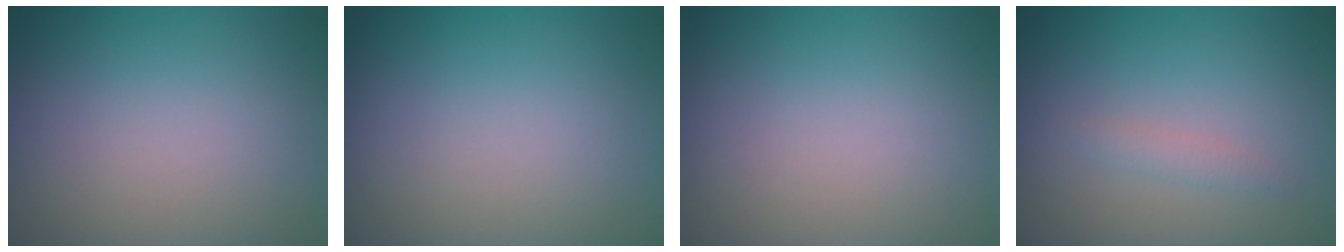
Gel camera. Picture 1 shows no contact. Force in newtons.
{"total": 0.0}
{"total": 0.0}
{"total": 1.0, "press": 1.0, "slide": 0.0}